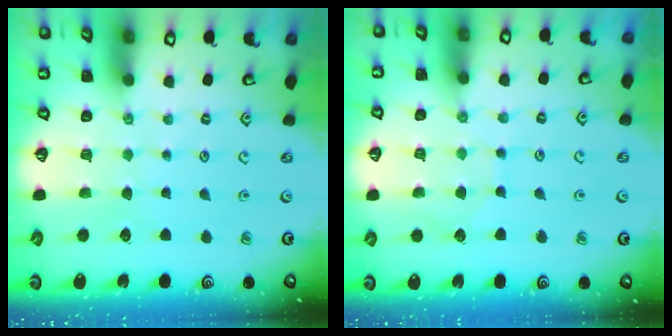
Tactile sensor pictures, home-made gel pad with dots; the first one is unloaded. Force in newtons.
{"total": 5.3, "press": 5.3, "slide": 0.7}